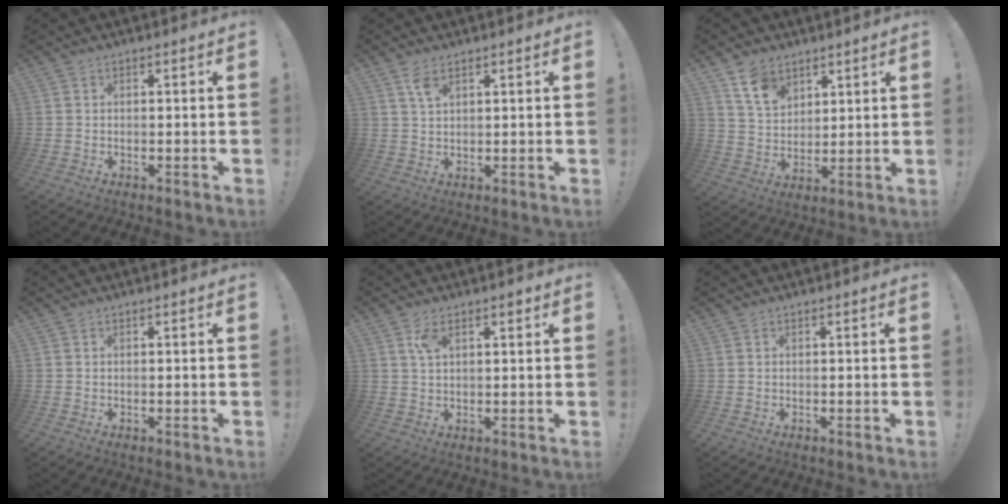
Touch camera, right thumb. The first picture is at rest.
{"total": 3.7, "force": [2.3, 1.5, 2.5], "torque": [-0.043, -0.009, 0.039]}
{"total": 10.3, "force": [6.8, 6.6, 4.0], "torque": [-0.072, -0.035, 0.132]}
{"total": 0.0}
{"total": 3.9, "force": [1.9, 1.6, 3.0], "torque": [-0.046, -0.004, 0.031]}
{"total": 0.0}